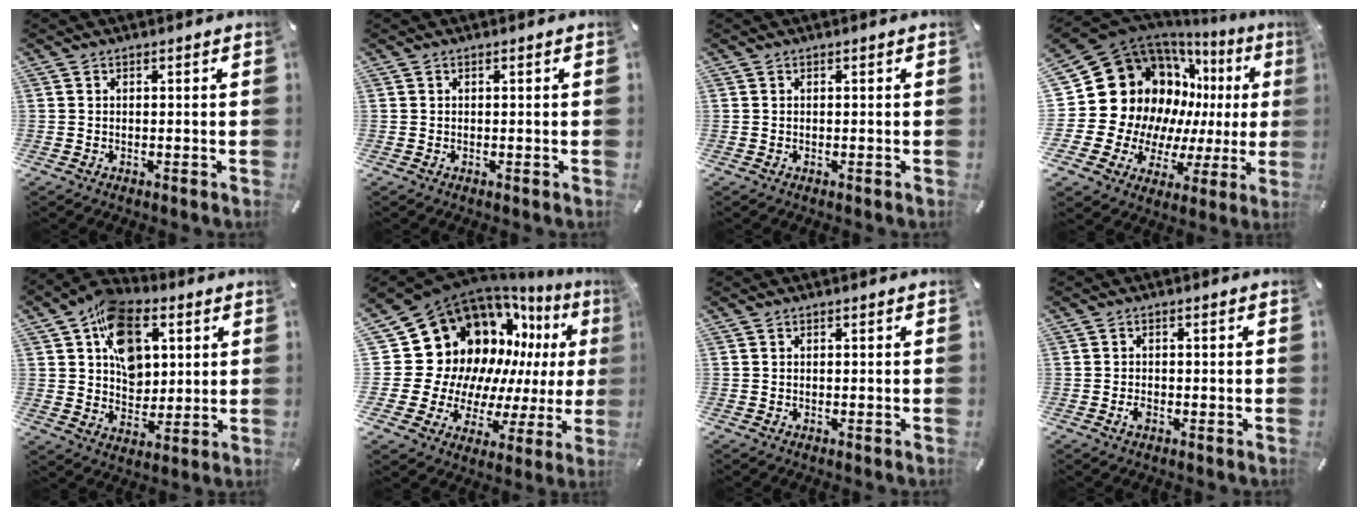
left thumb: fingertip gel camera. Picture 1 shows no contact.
{"total": 0.0}
{"total": 0.0}
{"total": 22.8, "force": [5.9, 18.2, 12.4], "torque": [-0.219, -0.068, 0.147]}
{"total": 13.8, "force": [5.6, 10.0, 7.7], "torque": [-0.123, -0.013, 0.105]}
{"total": 18.8, "force": [9.0, 14.7, 7.6], "torque": [-0.114, -0.114, 0.199]}
{"total": 0.0}
{"total": 1.6, "force": [-0.7, 0.9, 1.2], "torque": [-0.022, 0.003, -0.014]}